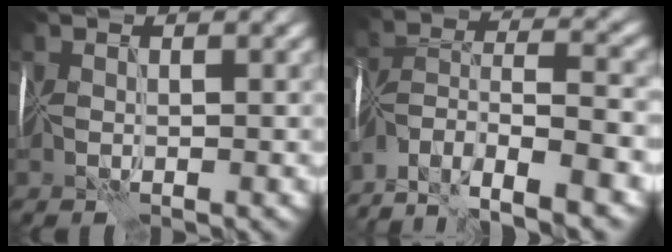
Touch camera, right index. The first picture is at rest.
{"total": 10.2, "force": [-7.3, 3.7, 6.0], "torque": [-0.114, 0.011, -0.134]}